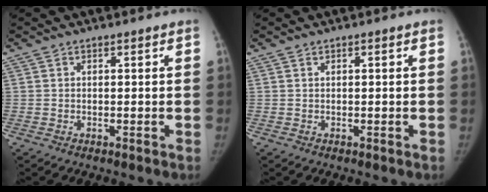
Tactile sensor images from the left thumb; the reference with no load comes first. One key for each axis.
{"total": 0.0}